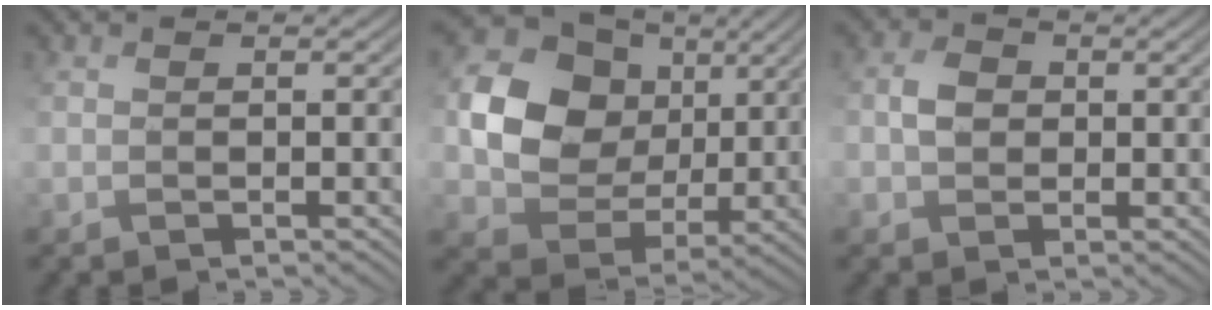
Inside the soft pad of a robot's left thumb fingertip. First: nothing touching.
{"total": 14.7, "force": [4.2, 12.3, 6.9], "torque": [-0.196, 0.025, 0.096]}
{"total": 2.4, "force": [0.4, 2.2, 0.8], "torque": [-0.019, 0.011, 0.002]}